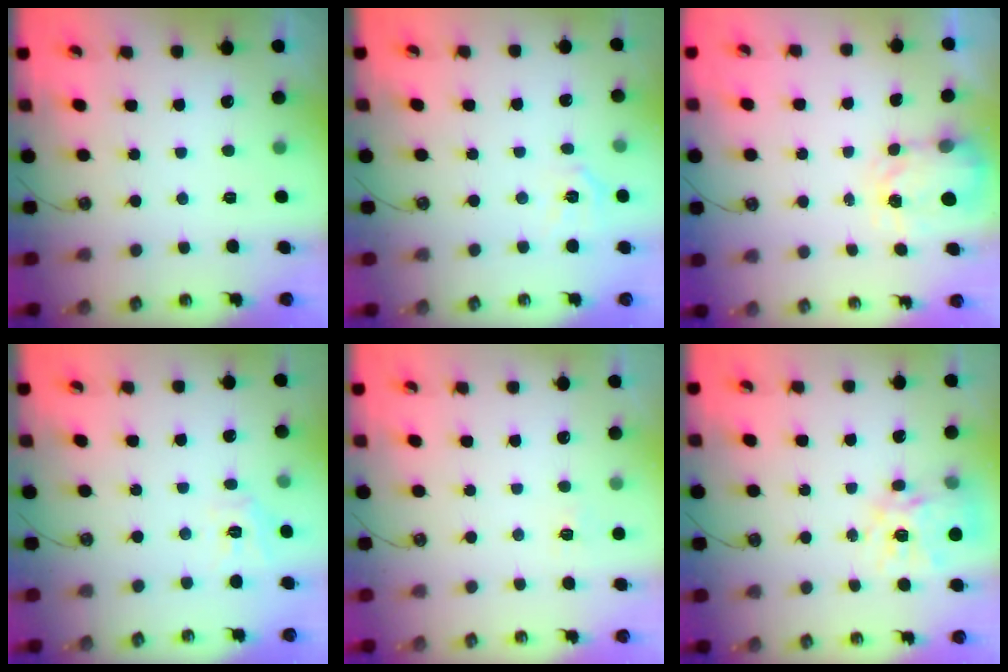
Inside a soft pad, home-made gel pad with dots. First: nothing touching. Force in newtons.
{"total": 5.7, "press": 5.7, "slide": 0.6}
{"total": 4.0, "press": 3.9, "slide": 0.6}
{"total": 7.6, "press": 7.5, "slide": 0.7}
{"total": 5.5, "press": 5.5, "slide": 0.5}
{"total": 14.5, "press": 14.4, "slide": 1.2}